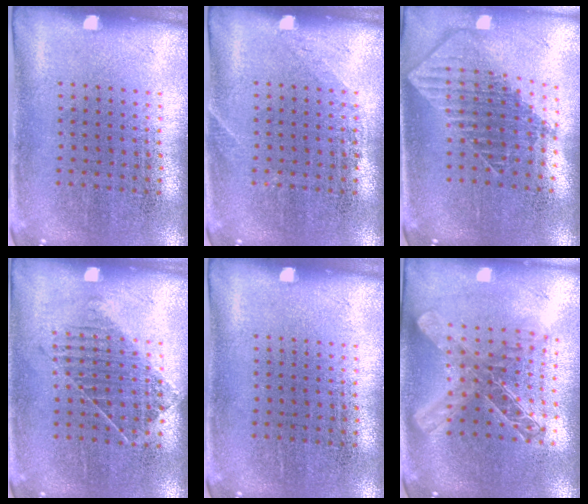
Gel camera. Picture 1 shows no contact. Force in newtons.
{"total": 0.9, "press": 0.9, "slide": 0.2}
{"total": 1.9, "press": 1.5, "slide": 1.2}
{"total": 1.1, "press": 0.9, "slide": 0.7}
{"total": 0.0}
{"total": 2.0, "press": 1.7, "slide": 1.0}